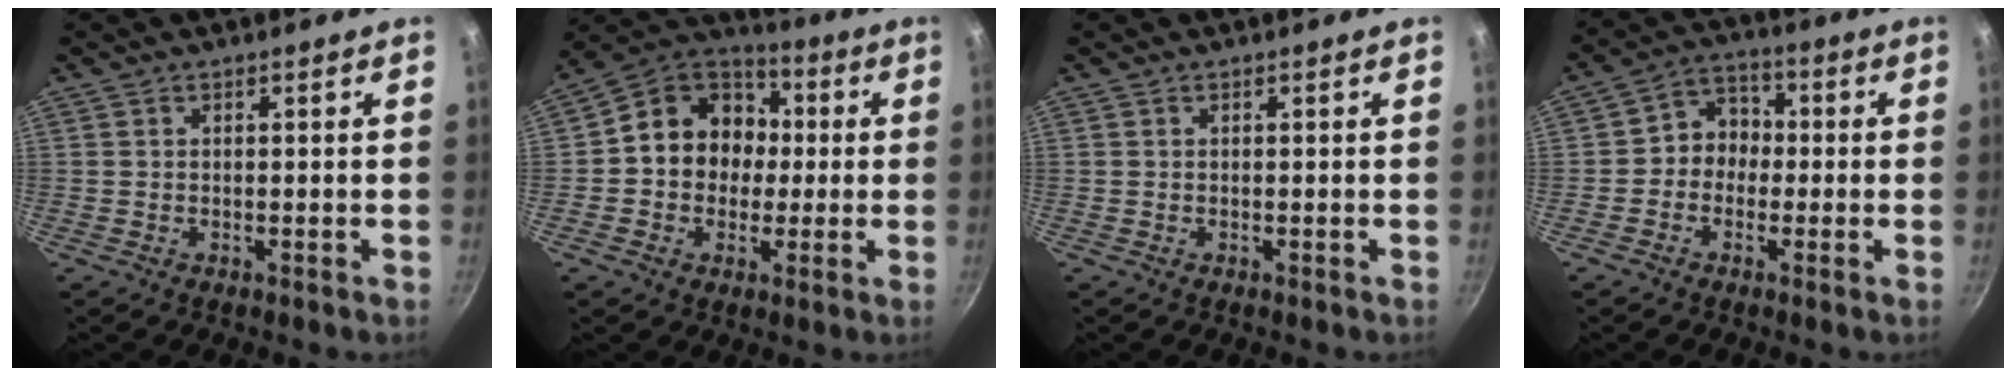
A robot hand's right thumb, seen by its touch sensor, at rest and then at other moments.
{"total": 13.7, "force": [0.4, 11.9, 6.8], "torque": [-0.065, 0.032, -0.013]}
{"total": 0.0}
{"total": 6.4, "force": [-0.7, 5.6, 3.0], "torque": [-0.009, 0.023, -0.029]}